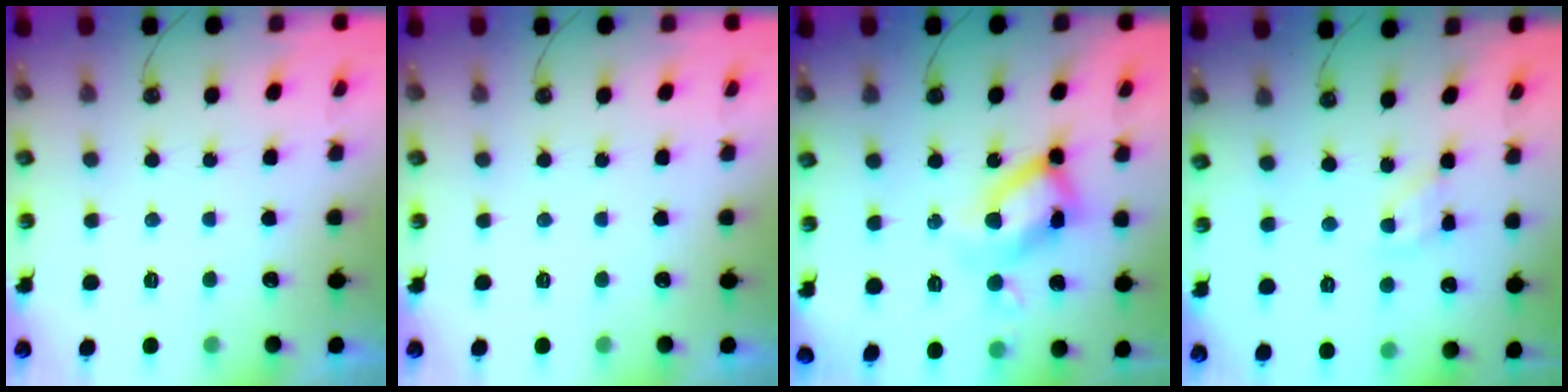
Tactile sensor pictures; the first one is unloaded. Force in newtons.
{"total": 0.0}
{"total": 17.1, "press": 17.1, "slide": 1.7}
{"total": 6.3, "press": 6.3, "slide": 0.0}